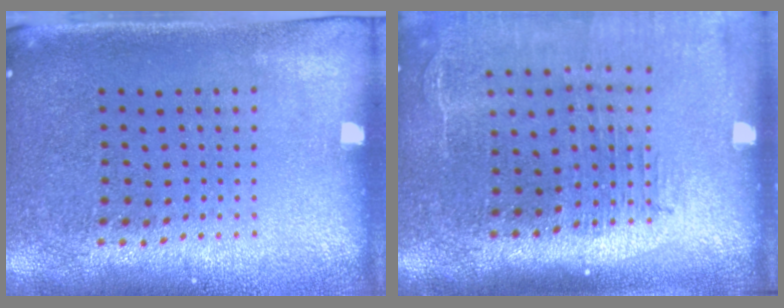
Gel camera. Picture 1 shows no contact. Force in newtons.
{"total": 2.3, "press": 1.9, "slide": 1.3}